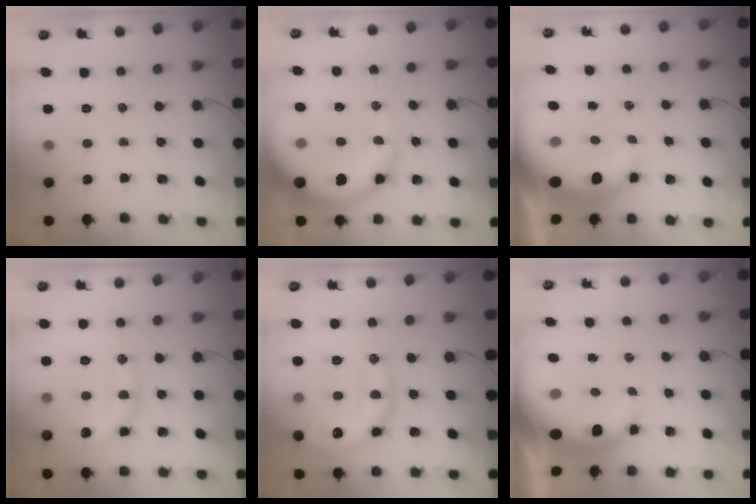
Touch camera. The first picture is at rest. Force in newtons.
{"total": 9.9, "press": 9.5, "slide": 2.9}
{"total": 10.3, "press": 10.1, "slide": 2.2}
{"total": 11.5, "press": 11.5, "slide": 0.6}
{"total": 14.3, "press": 14.3, "slide": 1.3}
{"total": 8.8, "press": 8.6, "slide": 1.7}